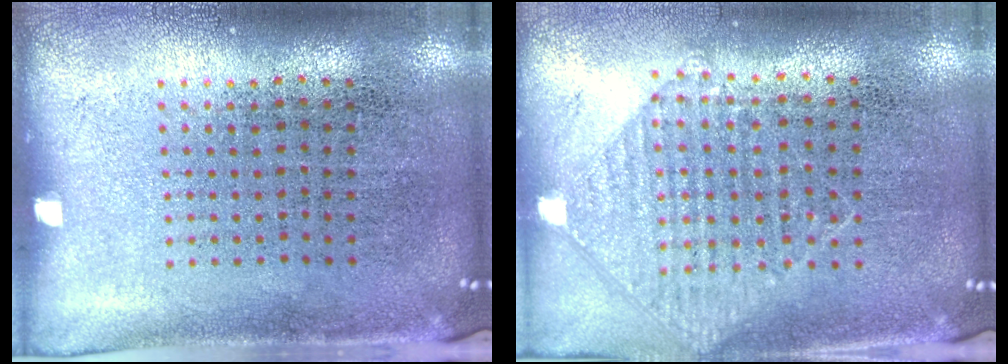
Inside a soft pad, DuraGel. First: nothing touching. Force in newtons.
{"total": 0.9, "press": 0.8, "slide": 0.3}